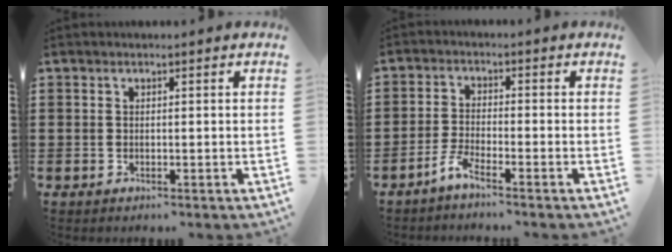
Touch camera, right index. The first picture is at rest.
{"total": 2.8, "force": [-2.4, 0.2, 1.5], "torque": [-0.042, 0.000, -0.051]}